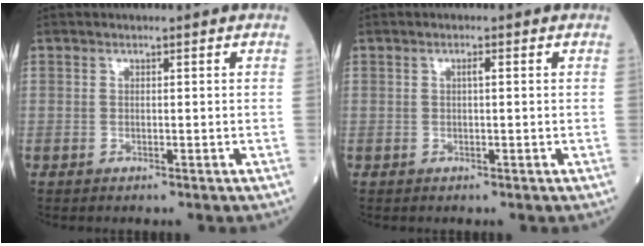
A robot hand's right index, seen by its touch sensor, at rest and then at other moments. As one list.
[{"total": 1.1, "force": [0.2, 0.1, 1.1], "torque": [-0.019, 0.004, 0.004]}]